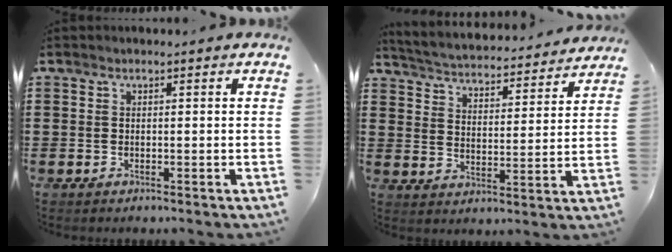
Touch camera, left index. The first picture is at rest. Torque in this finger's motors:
{"motor_torque": [1.27, -0.87, 0.62, 0.05]}